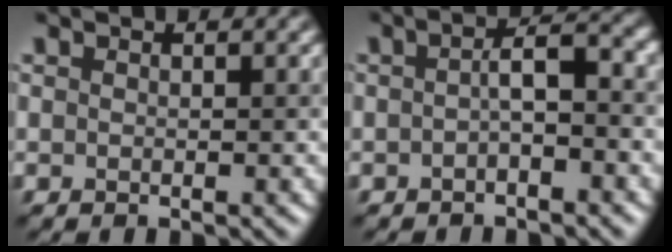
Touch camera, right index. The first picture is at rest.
{"total": 2.9, "force": [-0.4, 0.8, 2.8], "torque": [-0.047, 0.010, -0.010]}